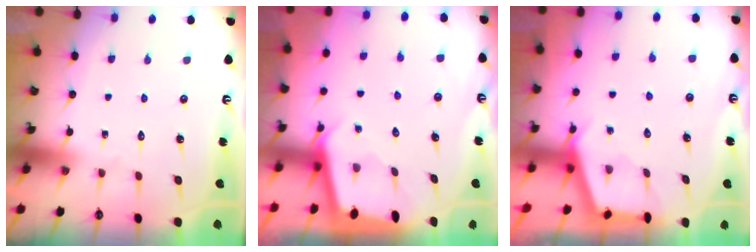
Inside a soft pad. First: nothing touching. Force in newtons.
{"total": 2.0, "press": 2.0, "slide": 0.3}
{"total": 2.9, "press": 2.9, "slide": 0.3}